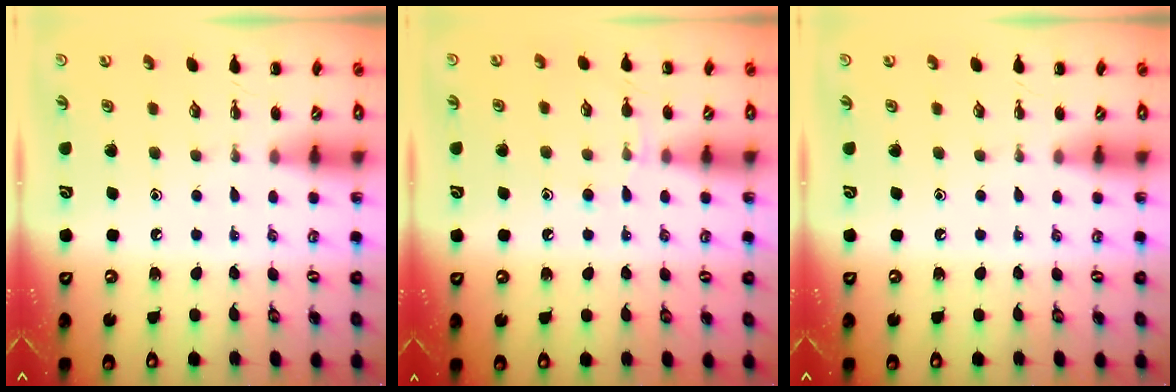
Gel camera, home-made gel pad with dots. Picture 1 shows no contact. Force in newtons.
{"total": 6.9, "press": 6.6, "slide": 1.9}
{"total": 0.0}